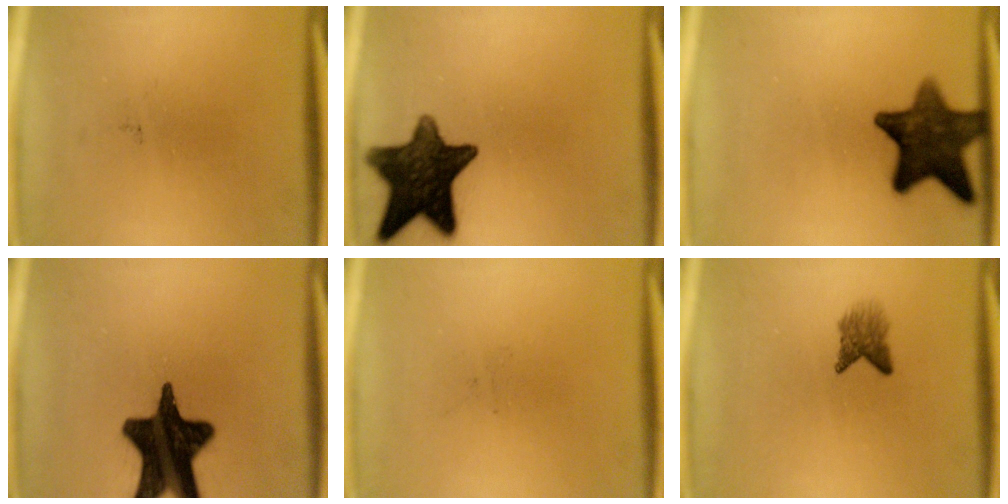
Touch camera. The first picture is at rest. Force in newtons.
{"total": 14.3}
{"total": 12.7}
{"total": 18.6}
{"total": 0.0}
{"total": 2.8}